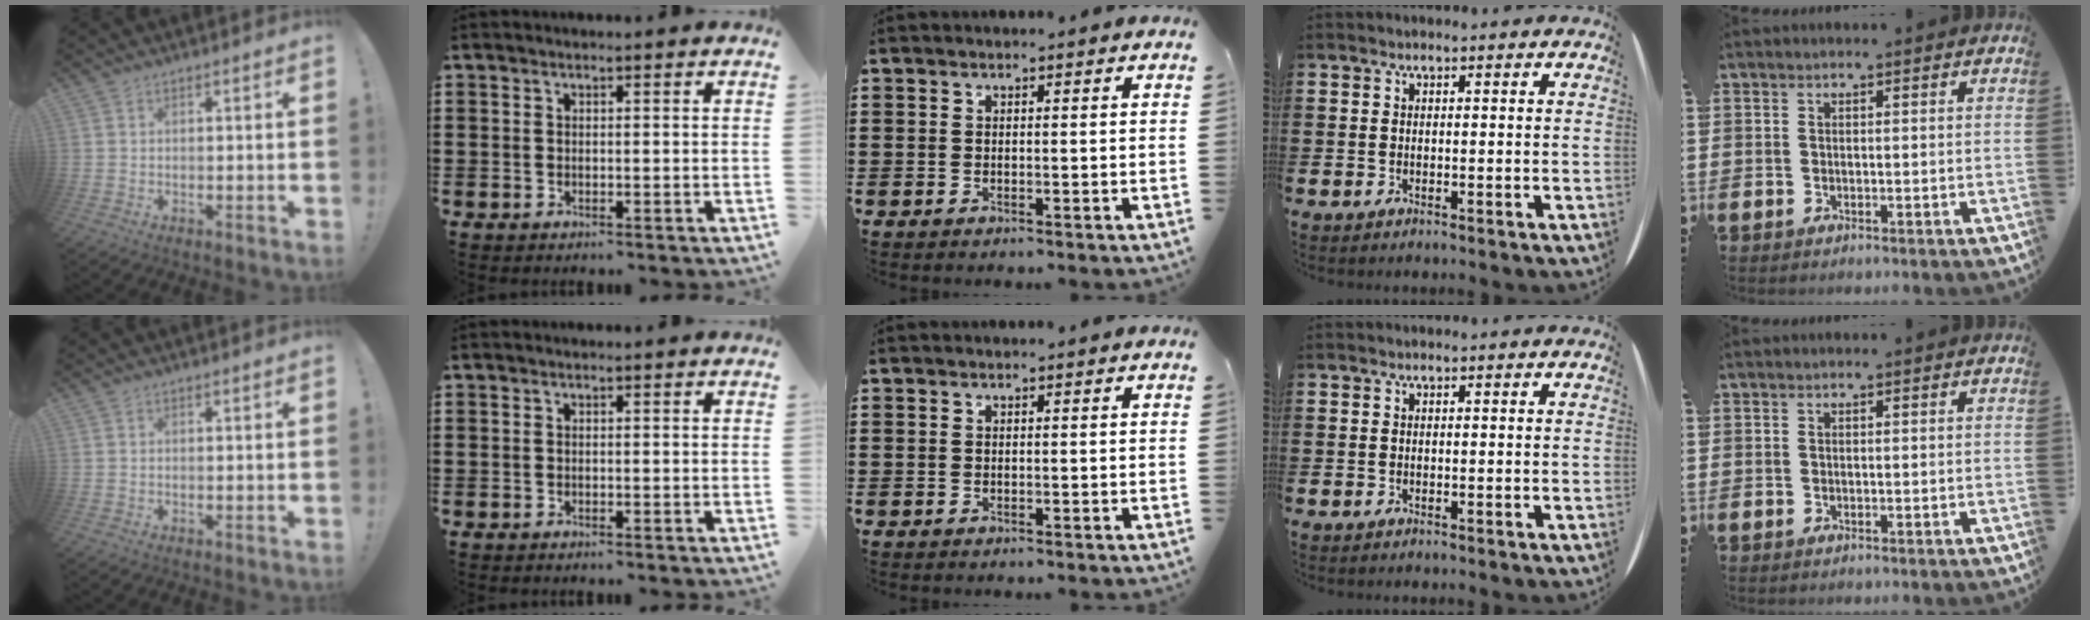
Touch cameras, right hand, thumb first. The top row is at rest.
{}